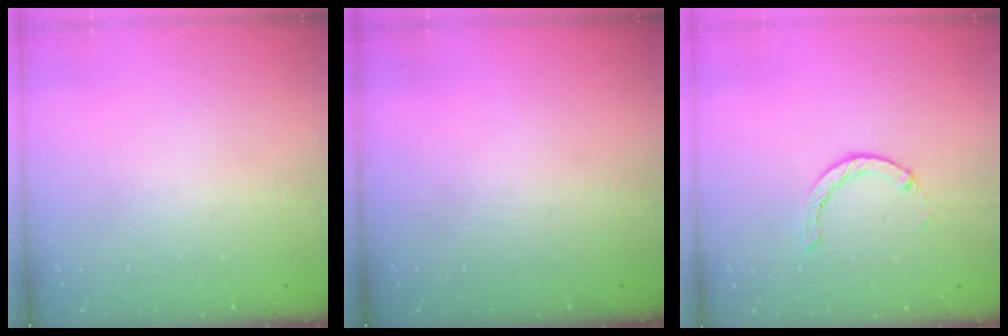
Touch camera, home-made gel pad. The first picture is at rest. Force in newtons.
{"total": 0.0}
{"total": 1.0, "press": 0.9, "slide": 0.3}